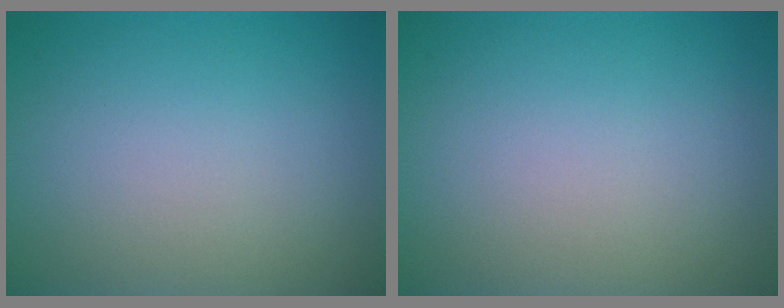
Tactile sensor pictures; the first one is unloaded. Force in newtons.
{"total": 0.0}